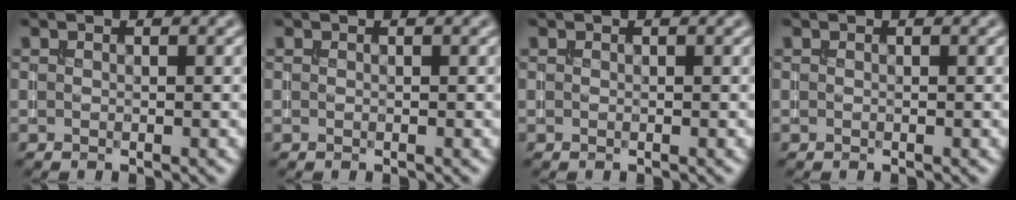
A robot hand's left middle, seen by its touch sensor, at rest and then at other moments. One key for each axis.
{"total": 0.0}
{"total": 0.0}
{"total": 0.0}